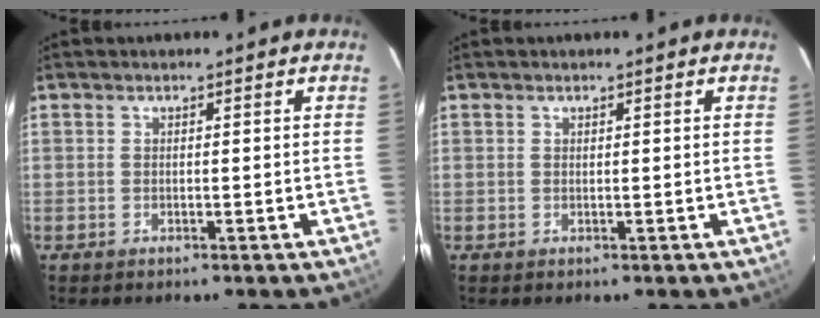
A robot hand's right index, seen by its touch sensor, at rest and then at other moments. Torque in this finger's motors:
{"motor_torque": [-0.08, 0.16, -0.02, 0.00]}